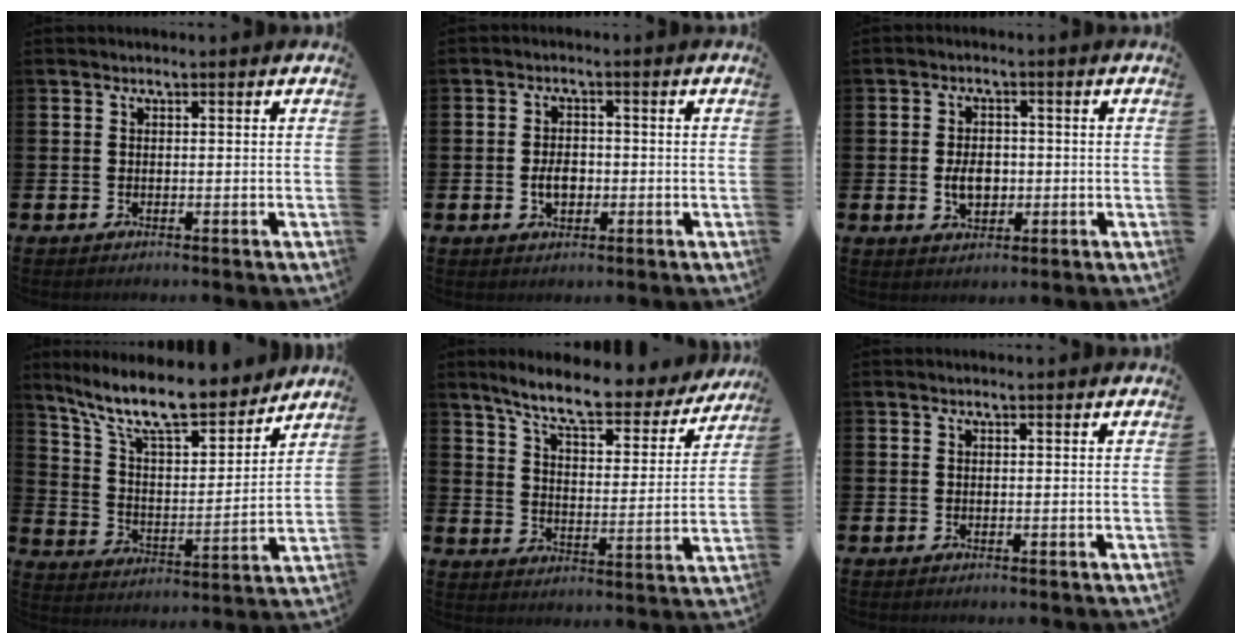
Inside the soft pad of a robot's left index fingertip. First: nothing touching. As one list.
[{"total": 3.0, "force": [-0.6, 2.0, 2.1], "torque": [-0.020, -0.004, -0.017]}, {"total": 4.0, "force": [-0.4, 2.7, 2.8], "torque": [-0.036, -0.001, -0.013]}, {"total": 12.3, "force": [10.6, 2.6, 5.6], "torque": [-0.136, -0.067, 0.183]}, {"total": 8.4, "force": [7.3, 1.5, 3.7], "torque": [-0.097, -0.046, 0.122]}, {"total": 0.0}]